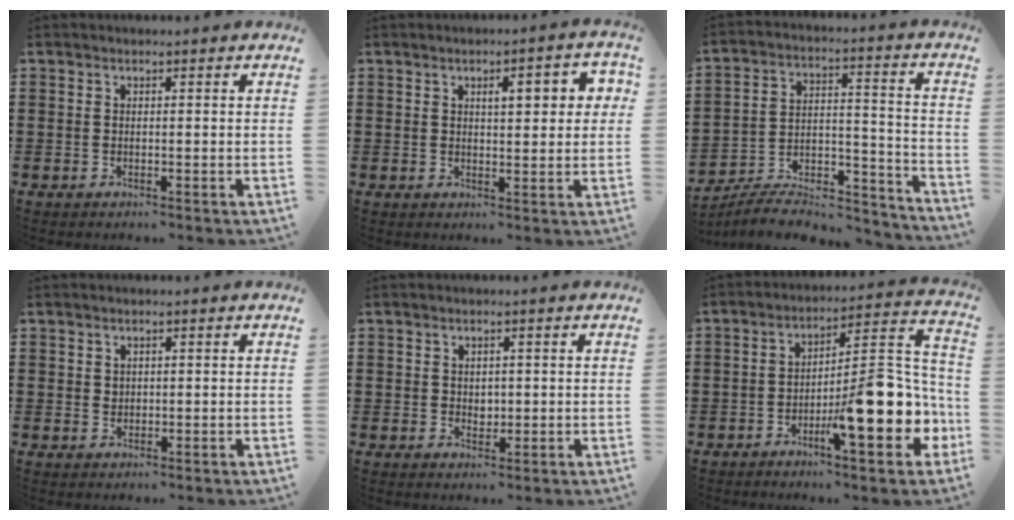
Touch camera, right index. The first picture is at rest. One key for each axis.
{"total": 4.2, "fx": 1.2, "fy": 1.4, "fz": 3.8, "tx": -0.052, "ty": -0.002, "tz": 0.012}
{"total": 7.4, "fx": -6.7, "fy": 2.1, "fz": 2.4, "tx": -0.035, "ty": 0.010, "tz": -0.130}
{"total": 1.0, "fx": 0.7, "fy": 0.7, "fz": 0.2, "tx": -0.006, "ty": 0.002, "tz": 0.015}
{"total": 1.5, "fx": 0.6, "fy": 1.2, "fz": 0.6, "tx": -0.007, "ty": 0.004, "tz": 0.008}
{"total": 12.9, "fx": -5.0, "fy": 3.4, "fz": 11.4, "tx": -0.151, "ty": -0.010, "tz": -0.090}